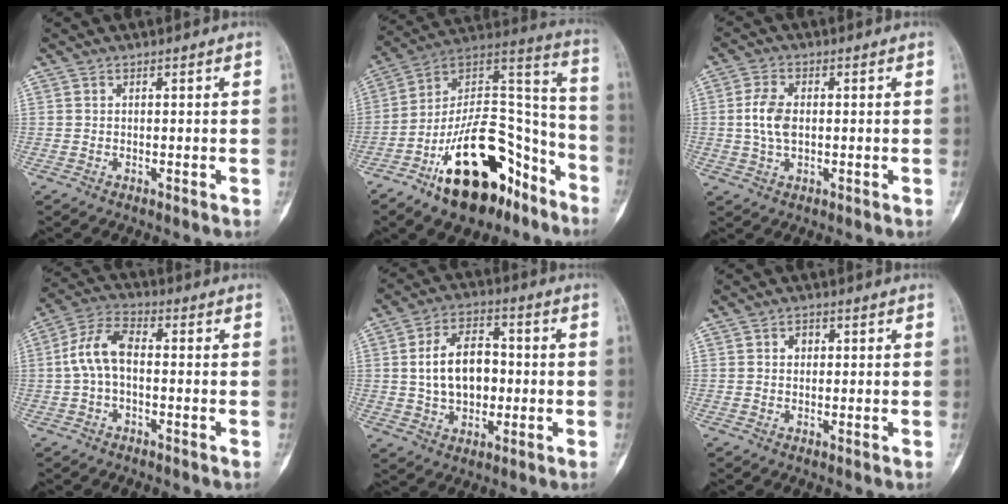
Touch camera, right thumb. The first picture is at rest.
{"total": 25.7, "force": [-14.8, 12.9, 16.6], "torque": [-0.229, 0.108, -0.237]}
{"total": 5.6, "force": [0.2, 3.2, 4.6], "torque": [-0.099, 0.003, 0.002]}
{"total": 8.0, "force": [-0.4, 4.5, 6.7], "torque": [-0.136, 0.029, -0.017]}
{"total": 11.8, "force": [0.3, 7.8, 8.9], "torque": [-0.126, 0.012, 0.005]}
{"total": 1.7, "force": [0.4, 1.4, 0.8], "torque": [-0.003, 0.002, 0.003]}